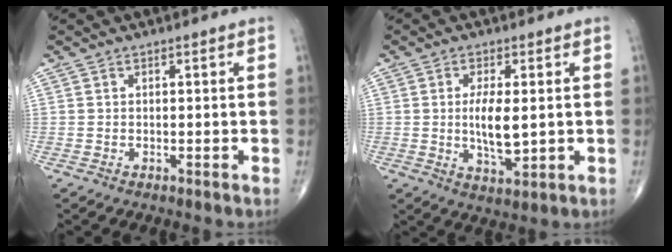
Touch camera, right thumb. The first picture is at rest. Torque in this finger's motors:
{"motor_torque": [2.06, 2.96, 1.18, 0.14, 0.32]}